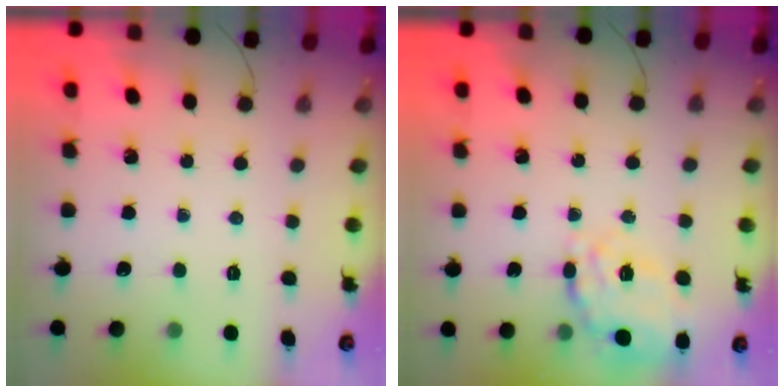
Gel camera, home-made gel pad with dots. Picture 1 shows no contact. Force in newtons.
{"total": 21.2, "press": 21.0, "slide": 2.9}